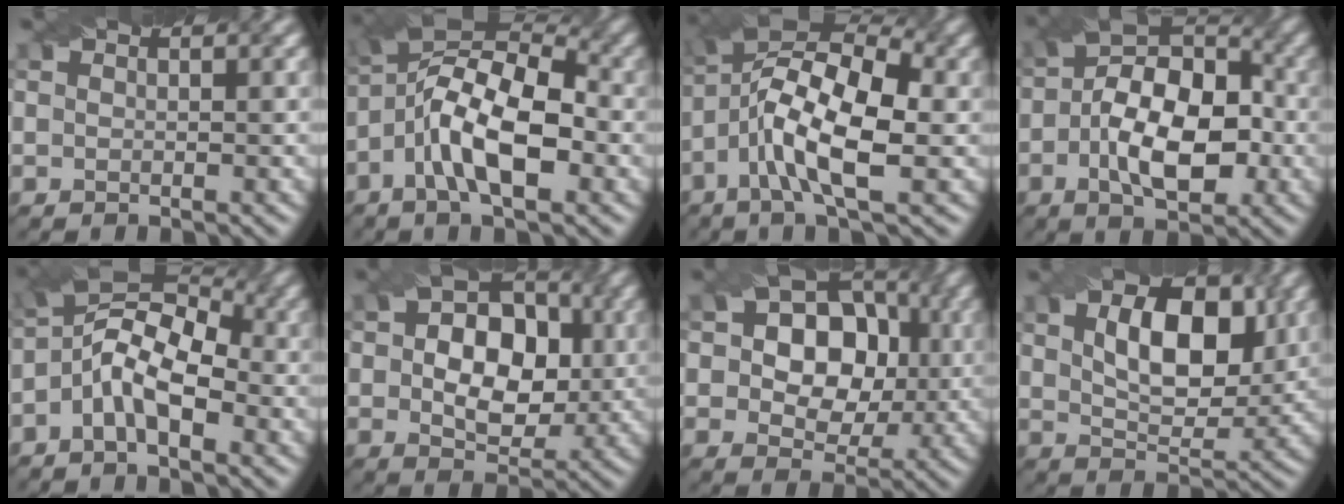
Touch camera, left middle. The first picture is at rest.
{"total": 9.9, "force": [-2.3, 4.0, 8.7], "torque": [-0.159, 0.027, -0.054]}
{"total": 10.3, "force": [-1.7, 3.7, 9.4], "torque": [-0.178, 0.022, -0.043]}
{"total": 9.5, "force": [-1.5, 5.3, 7.7], "torque": [-0.132, 0.007, -0.028]}
{"total": 7.2, "force": [-1.5, 3.5, 6.1], "torque": [-0.112, 0.022, -0.038]}
{"total": 9.2, "force": [0.4, 6.5, 6.6], "torque": [-0.092, 0.000, 0.002]}
{"total": 9.8, "force": [1.4, 7.7, 6.0], "torque": [-0.073, 0.029, 0.009]}
{"total": 7.2, "force": [2.1, 4.0, 5.6], "torque": [-0.092, -0.002, 0.035]}